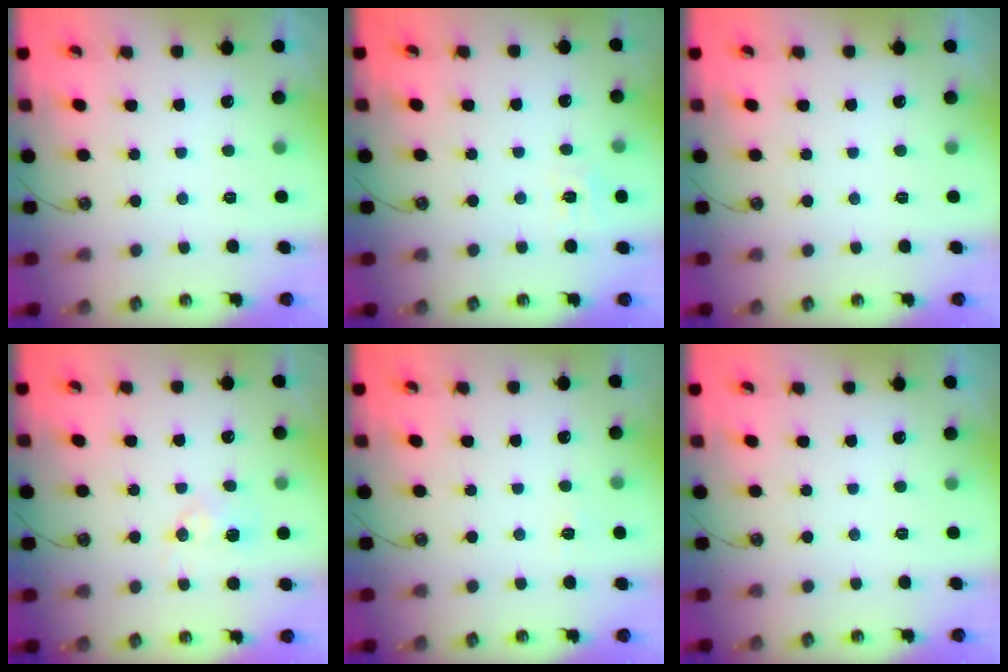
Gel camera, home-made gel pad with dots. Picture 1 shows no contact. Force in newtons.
{"total": 6.4, "press": 6.4, "slide": 0.7}
{"total": 0.0}
{"total": 6.1, "press": 6.0, "slide": 0.7}
{"total": 4.3, "press": 4.3, "slide": 0.4}
{"total": 0.0}